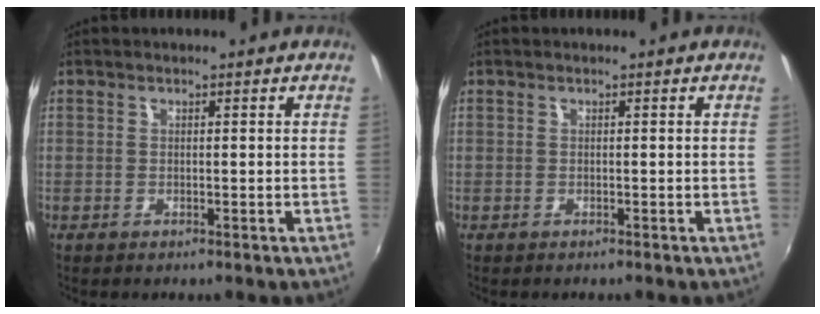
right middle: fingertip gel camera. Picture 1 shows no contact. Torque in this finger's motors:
{"motor_torque": [0.20, -0.14, 0.02, 0.00]}